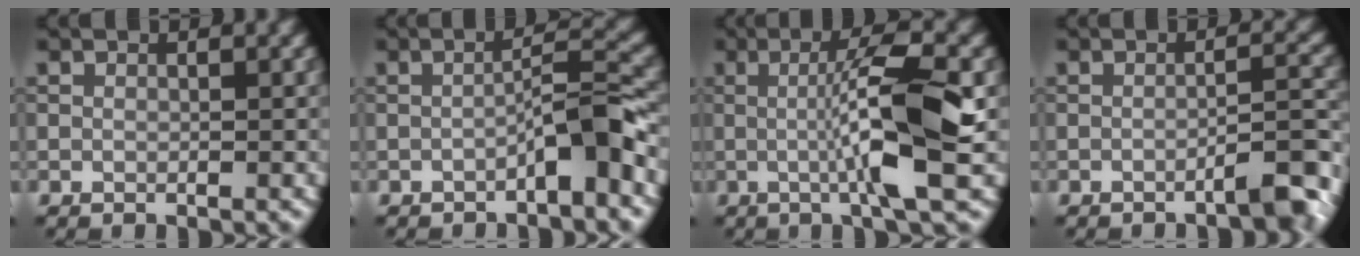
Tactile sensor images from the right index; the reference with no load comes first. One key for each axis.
{"total": 3.6, "fx": -1.7, "fy": 0.3, "fz": 3.1, "tx": -0.049, "ty": 0.020, "tz": -0.033}
{"total": 7.7, "fx": -0.1, "fy": 1.2, "fz": 7.6, "tx": -0.122, "ty": -0.001, "tz": -0.005}
{"total": 4.1, "fx": -2.7, "fy": 0.7, "fz": 3.0, "tx": -0.029, "ty": 0.017, "tz": -0.049}